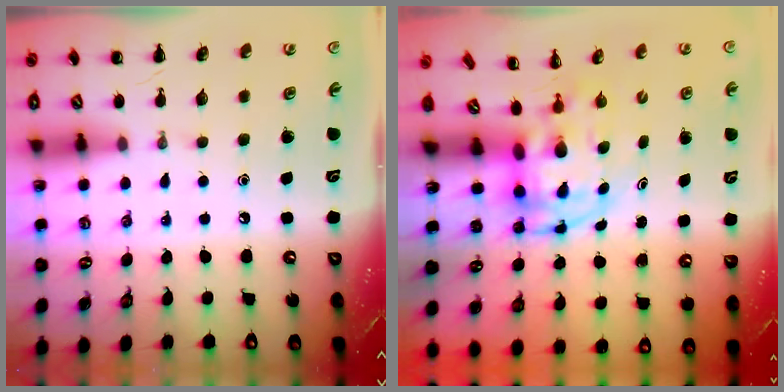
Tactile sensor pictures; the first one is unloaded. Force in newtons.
{"total": 3.9, "press": 3.9, "slide": 0.8}